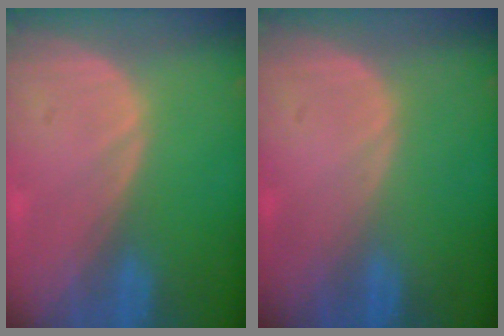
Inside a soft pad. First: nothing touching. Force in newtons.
{"total": 0.0}